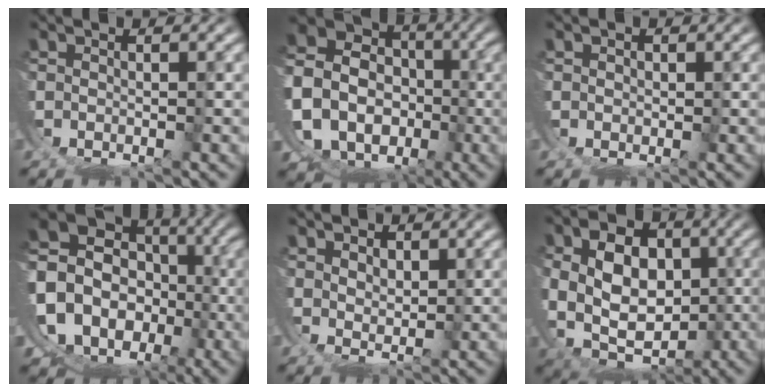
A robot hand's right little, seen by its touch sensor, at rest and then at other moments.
{"total": 15.2, "force": [0.4, 13.5, 6.9], "torque": [-0.143, -0.025, -0.004]}
{"total": 0.5, "force": [0.5, 0.2, 0.0], "torque": [0.000, -0.009, 0.012]}
{"total": 17.0, "force": [-0.8, 15.4, 7.2], "torque": [-0.171, -0.044, -0.015]}
{"total": 3.2, "force": [2.9, -1.1, -0.7], "torque": [0.020, 0.004, 0.051]}
{"total": 11.3, "force": [0.3, 9.5, 6.1], "torque": [-0.150, -0.044, 0.015]}